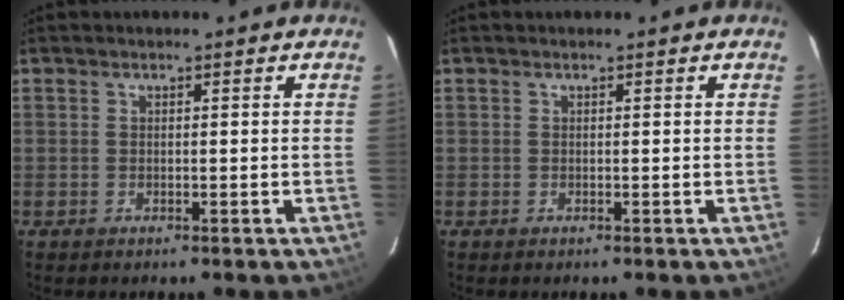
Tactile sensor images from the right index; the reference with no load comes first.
{"total": 0.0}